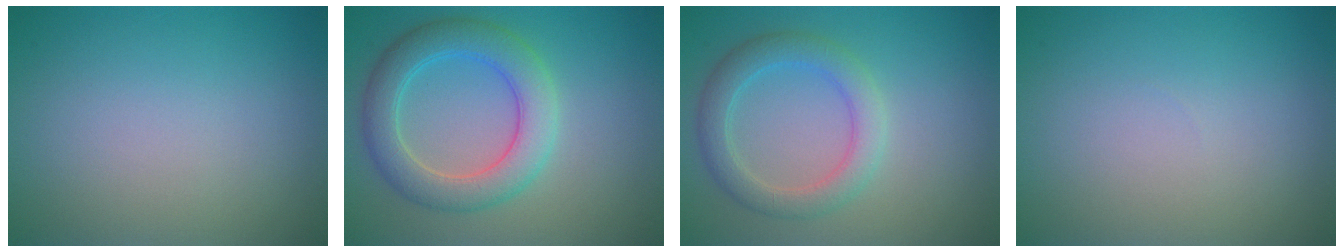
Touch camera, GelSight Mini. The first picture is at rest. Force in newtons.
{"total": 5.3, "press": 5.3, "slide": 0.1}
{"total": 3.6, "press": 3.6, "slide": 0.1}
{"total": 0.0}